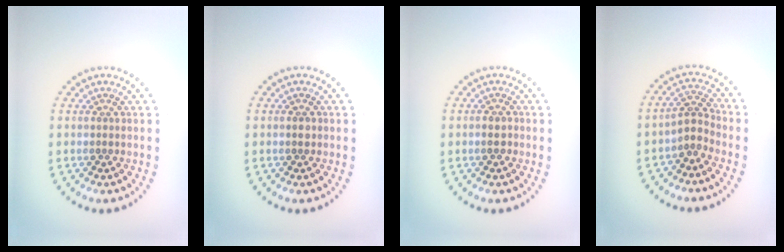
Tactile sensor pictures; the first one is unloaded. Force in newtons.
{"total": 0.6, "press": 0.6, "slide": 0.3}
{"total": 1.1, "press": 1.0, "slide": 0.5}
{"total": 2.2, "press": 1.6, "slide": 1.4}